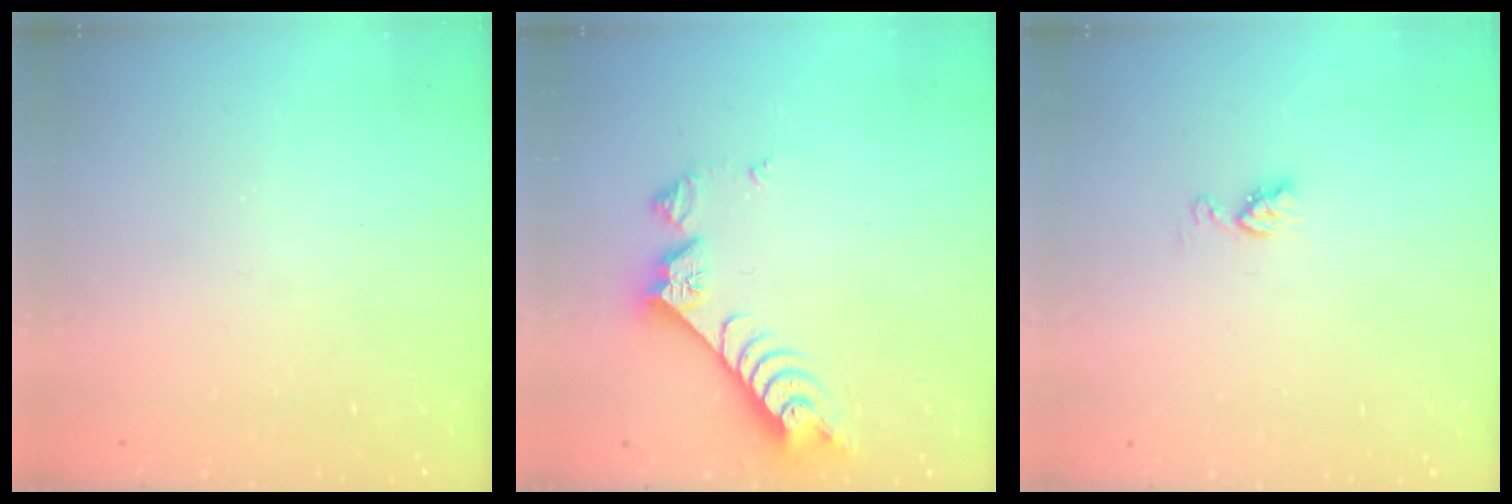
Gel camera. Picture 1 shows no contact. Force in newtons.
{"total": 8.8, "press": 8.8, "slide": 0.6}
{"total": 5.8, "press": 5.8, "slide": 0.2}